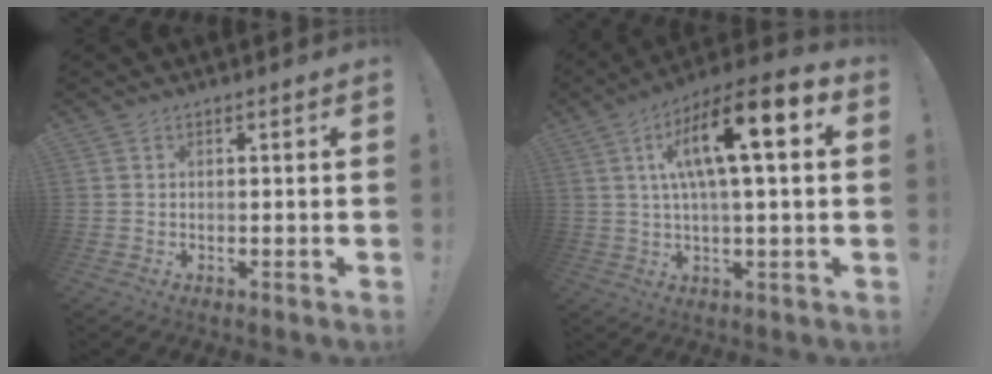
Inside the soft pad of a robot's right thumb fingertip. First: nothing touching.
{"total": 16.0, "force": [4.5, 3.9, 14.9], "torque": [-0.252, -0.008, 0.063]}